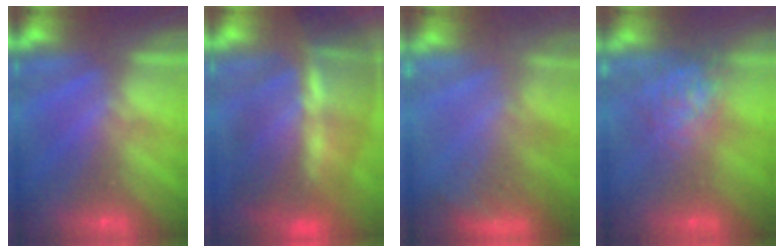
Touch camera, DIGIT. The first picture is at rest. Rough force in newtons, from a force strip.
{"total": 11.6}
{"total": 9.0}
{"total": 7.7}